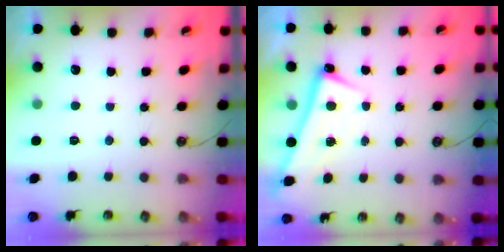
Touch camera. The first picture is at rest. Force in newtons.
{"total": 2.1, "press": 2.1, "slide": 0.5}